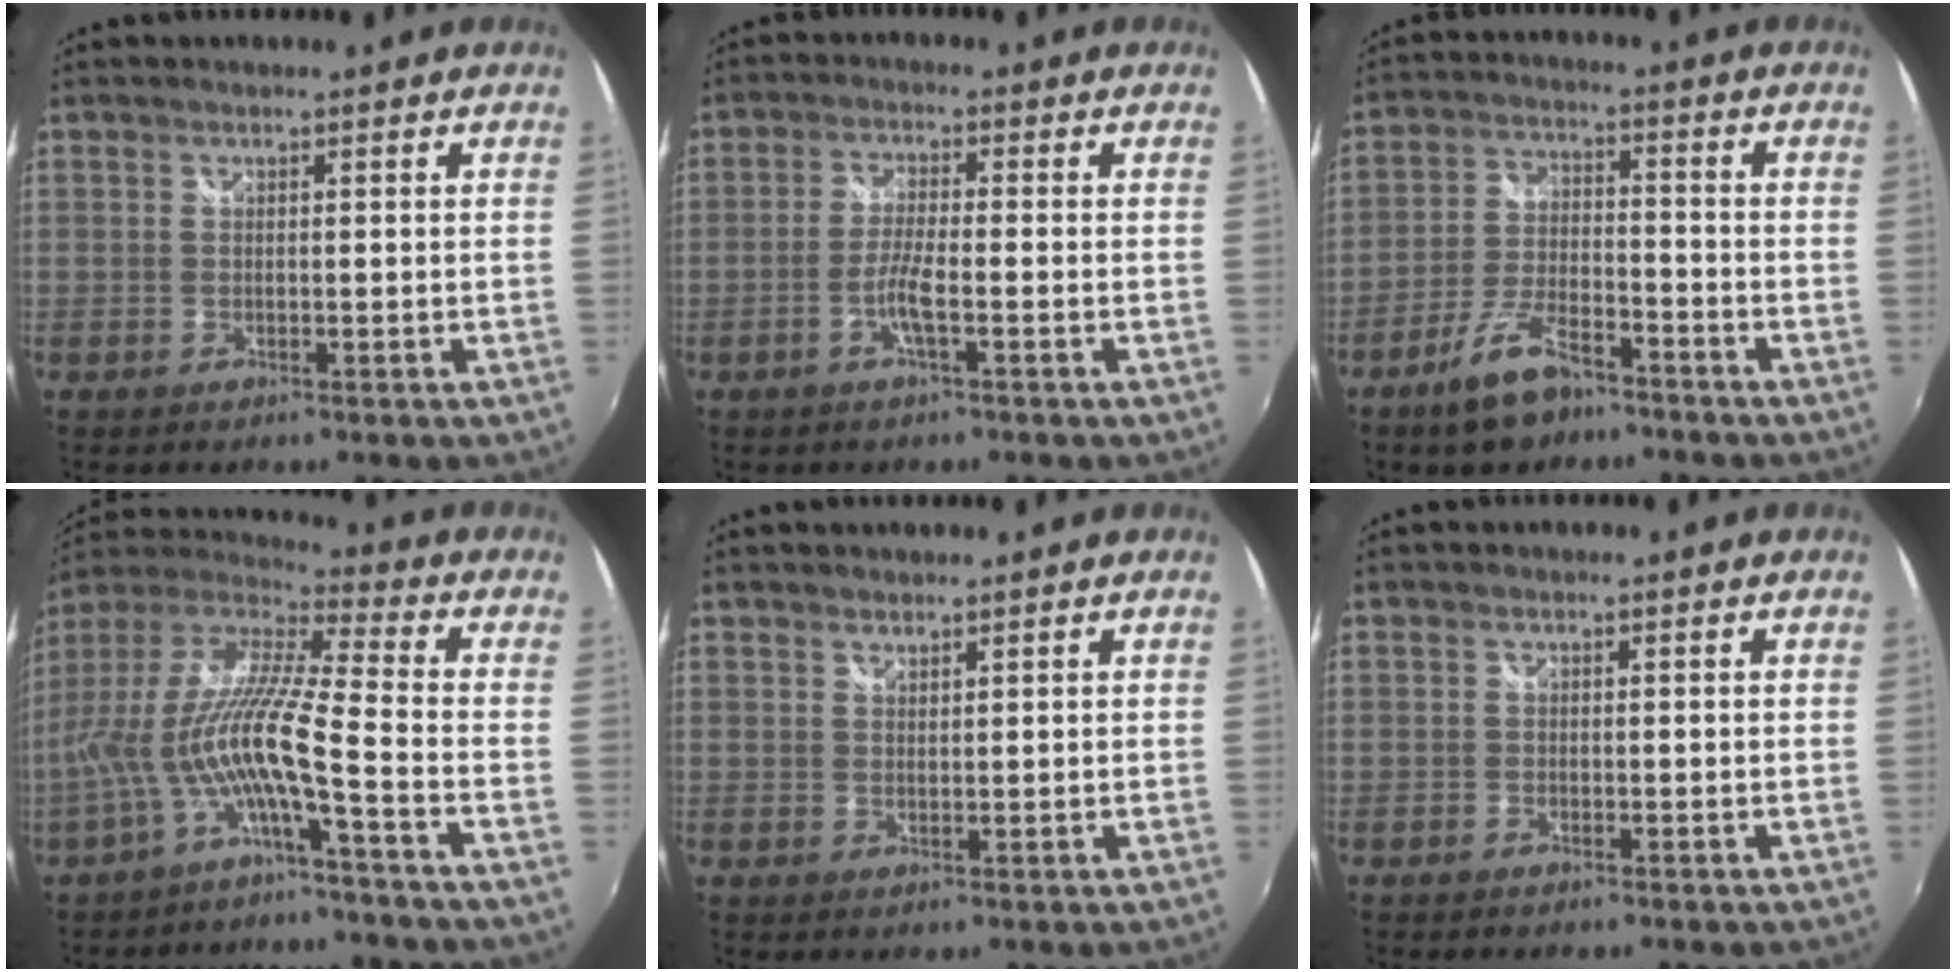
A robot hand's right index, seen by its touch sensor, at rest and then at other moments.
{"total": 4.3, "force": [-1.8, 0.3, 3.9], "torque": [-0.083, -0.001, -0.038]}
{"total": 9.0, "force": [-6.4, 3.5, 5.3], "torque": [-0.116, 0.000, -0.113]}
{"total": 12.9, "force": [-4.4, 0.2, 12.2], "torque": [-0.221, -0.004, -0.088]}
{"total": 1.0, "force": [1.0, 0.2, 0.1], "torque": [-0.001, 0.001, 0.018]}
{"total": 0.6, "force": [-0.5, 0.3, 0.1], "torque": [-0.005, -0.002, -0.011]}